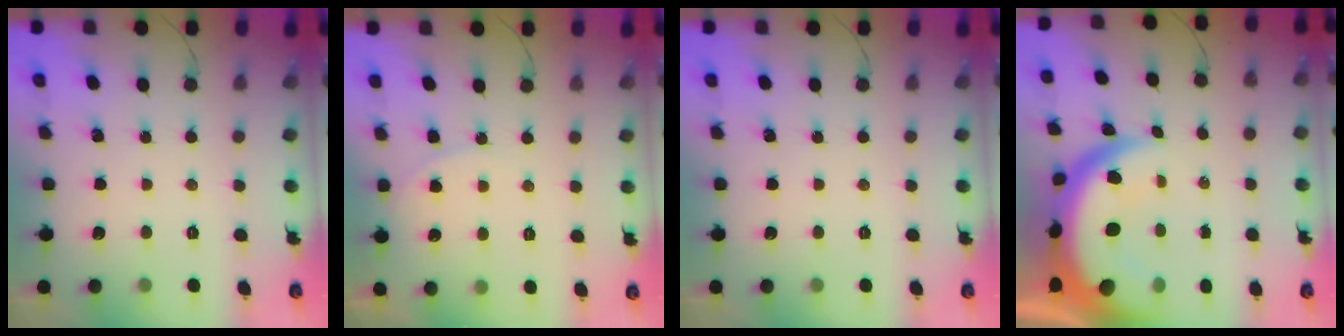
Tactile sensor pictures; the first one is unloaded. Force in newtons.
{"total": 5.7, "press": 5.7, "slide": 0.4}
{"total": 0.0}
{"total": 16.1, "press": 16.1, "slide": 1.5}